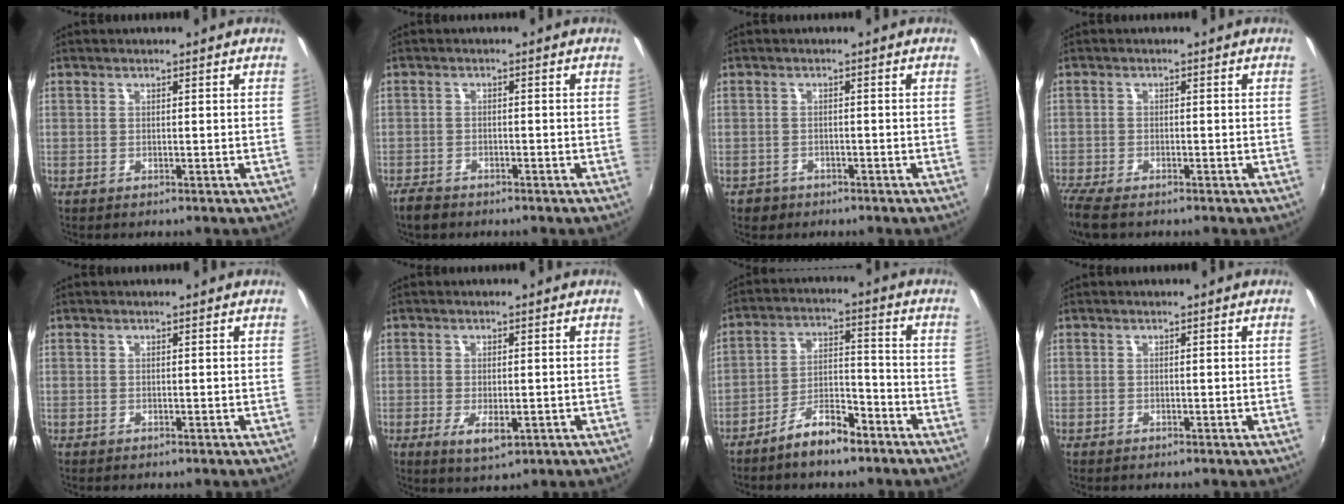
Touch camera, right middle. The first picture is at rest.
{"total": 3.4, "force": [-2.9, 1.3, 1.2], "torque": [-0.039, -0.006, -0.055]}
{"total": 2.6, "force": [-1.6, 1.9, 0.6], "torque": [-0.021, 0.000, -0.024]}
{"total": 5.8, "force": [-4.7, 1.4, 3.2], "torque": [-0.085, -0.026, -0.090]}
{"total": 0.0}
{"total": 4.6, "force": [-1.5, 1.9, 3.9], "torque": [-0.073, -0.012, -0.021]}
{"total": 7.9, "force": [-6.0, 2.7, 4.4], "torque": [-0.086, 0.021, -0.099]}
{"total": 0.0}